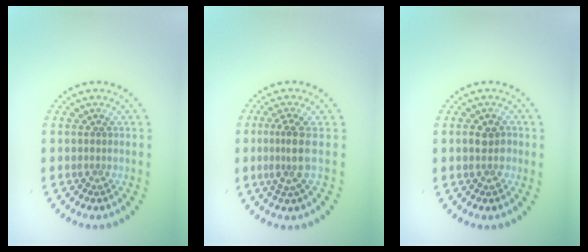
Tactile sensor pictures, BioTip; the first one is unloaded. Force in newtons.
{"total": 2.6, "press": 1.9, "slide": 1.8}
{"total": 1.9, "press": 1.9, "slide": 0.3}